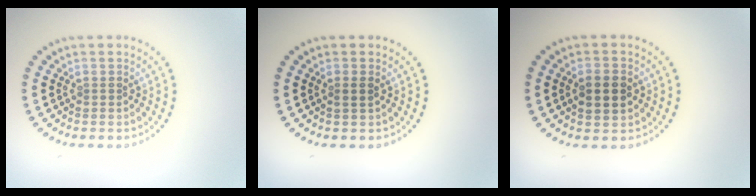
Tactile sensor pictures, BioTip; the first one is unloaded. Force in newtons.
{"total": 0.9, "press": 0.7, "slide": 0.6}
{"total": 2.7, "press": 2.7, "slide": 0.2}